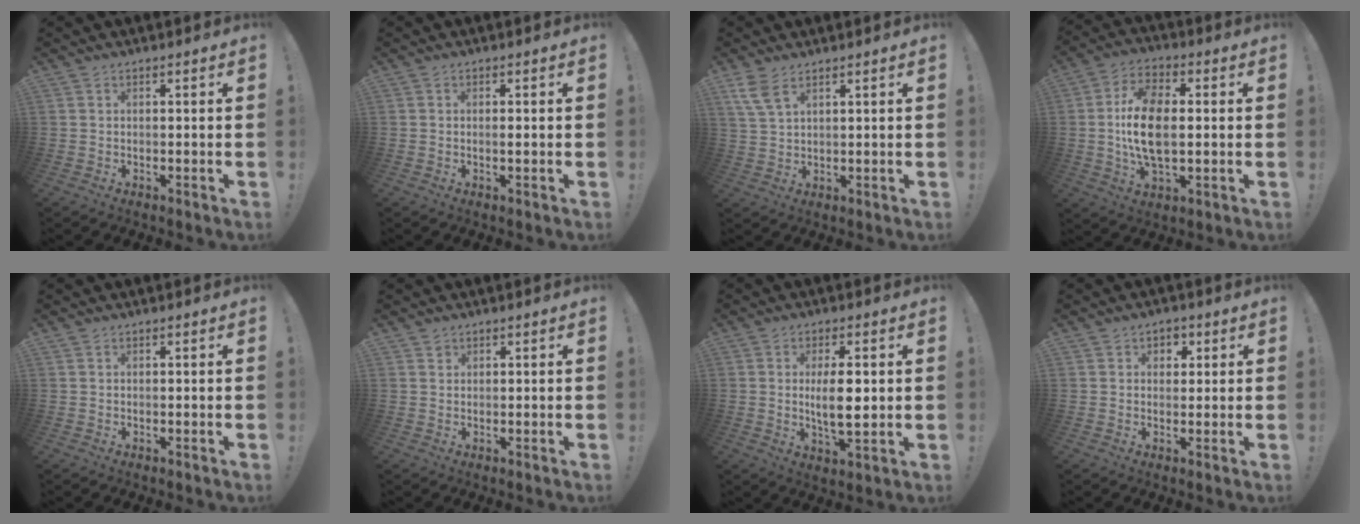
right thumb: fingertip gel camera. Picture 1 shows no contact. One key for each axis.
{"total": 1.1, "fx": -0.1, "fy": -0.2, "fz": 1.1, "tx": -0.011, "ty": -0.004, "tz": -0.004}
{"total": 5.8, "fx": 3.5, "fy": 2.3, "fz": 4.0, "tx": -0.079, "ty": -0.009, "tz": 0.069}
{"total": 14.1, "fx": 0.2, "fy": 7.8, "fz": 11.7, "tx": -0.220, "ty": 0.003, "tz": 0.003}
{"total": 0.0}
{"total": 1.1, "fx": 0.8, "fy": 0.7, "fz": 0.1, "tx": 0.000, "ty": -0.001, "tz": 0.016}
{"total": 8.6, "fx": 0.8, "fy": 2.7, "fz": 8.1, "tx": -0.142, "ty": -0.016, "tz": 0.006}
{"total": 3.4, "fx": 1.0, "fy": 3.1, "fz": 0.9, "tx": -0.009, "ty": 0.001, "tz": 0.016}